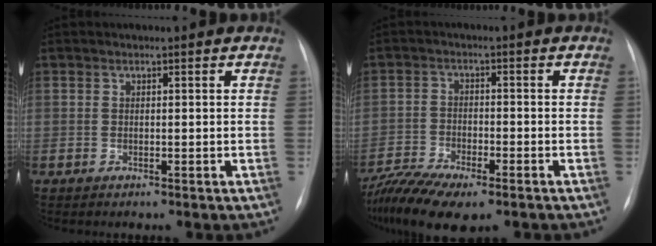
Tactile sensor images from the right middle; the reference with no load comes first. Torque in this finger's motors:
{"motor_torque": [1.04, -1.10, 0.43, 0.11]}